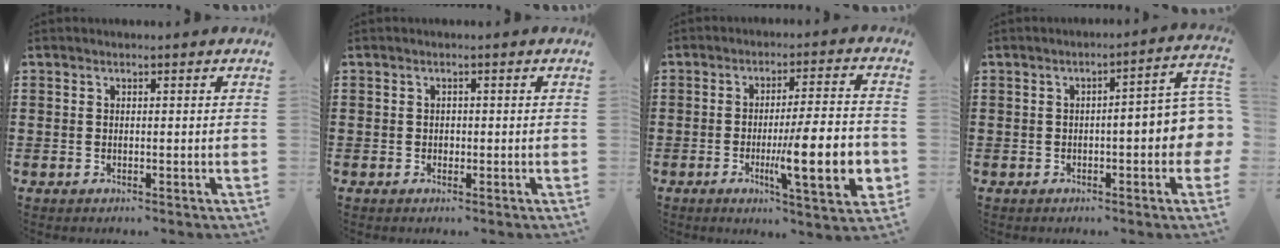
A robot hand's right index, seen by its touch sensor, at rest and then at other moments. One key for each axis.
{"total": 0.6, "fx": -0.1, "fy": 0.6, "fz": 0.3, "tx": -0.008, "ty": 0.002, "tz": -0.002}
{"total": 13.7, "fx": -3.2, "fy": 2.9, "fz": 13.0, "tx": -0.199, "ty": -0.014, "tz": -0.056}
{"total": 6.1, "fx": -0.9, "fy": 1.3, "fz": 5.8, "tx": -0.086, "ty": -0.005, "tz": -0.019}